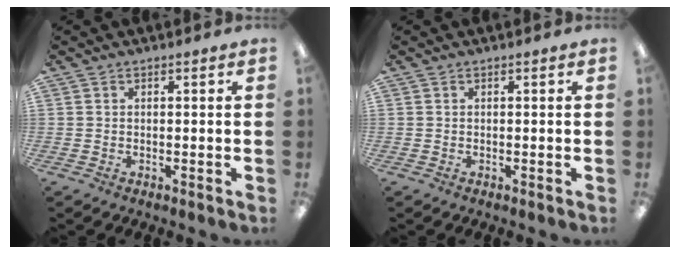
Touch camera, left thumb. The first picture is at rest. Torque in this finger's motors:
{"motor_torque": [0.00, 0.00, 0.07, -0.08, 0.01]}